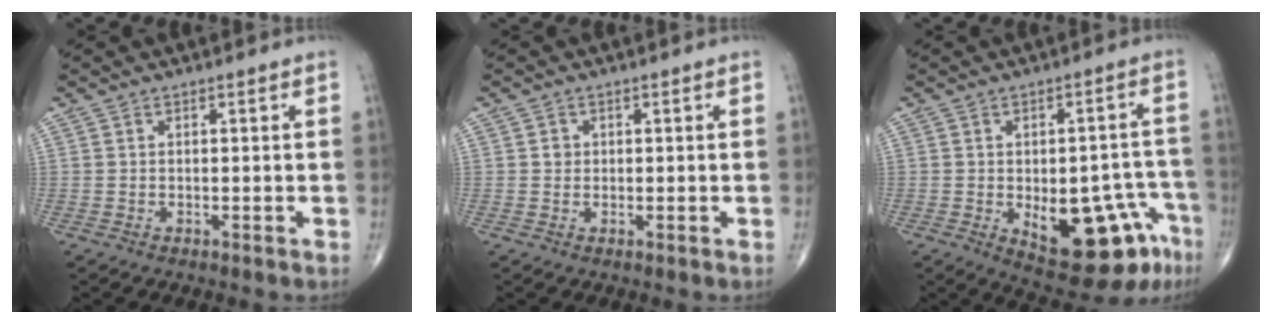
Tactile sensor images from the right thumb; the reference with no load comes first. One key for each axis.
{"total": 1.3, "fx": 0.2, "fy": 1.3, "fz": 0.4, "tx": -0.002, "ty": 0.002, "tz": 0.002}
{"total": 16.5, "fx": -6.7, "fy": 7.4, "fz": 13.0, "tx": -0.129, "ty": 0.038, "tz": -0.069}